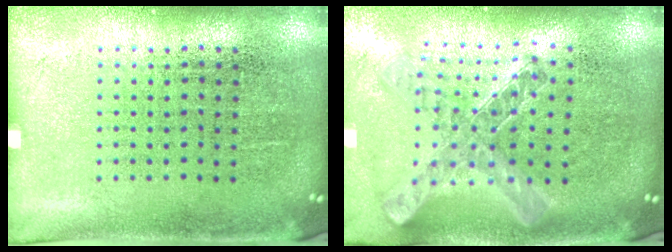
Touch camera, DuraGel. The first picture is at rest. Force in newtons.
{"total": 1.1, "press": 1.0, "slide": 0.3}